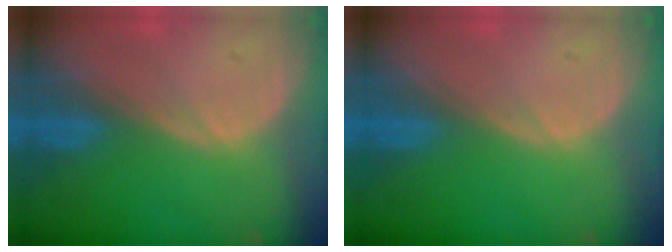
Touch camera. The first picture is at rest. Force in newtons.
{"total": 0.0}